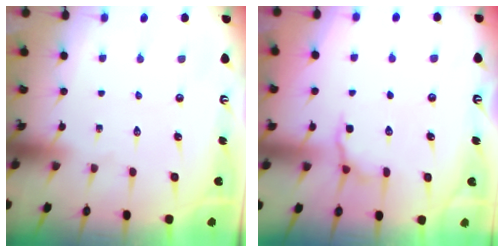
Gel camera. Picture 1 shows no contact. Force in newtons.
{"total": 6.0, "press": 5.8, "slide": 1.6}